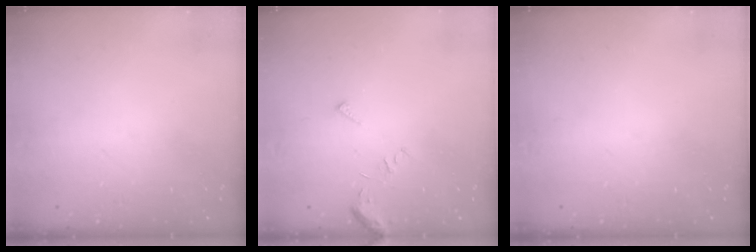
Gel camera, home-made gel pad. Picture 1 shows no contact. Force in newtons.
{"total": 5.8, "press": 5.8, "slide": 0.5}
{"total": 0.0}